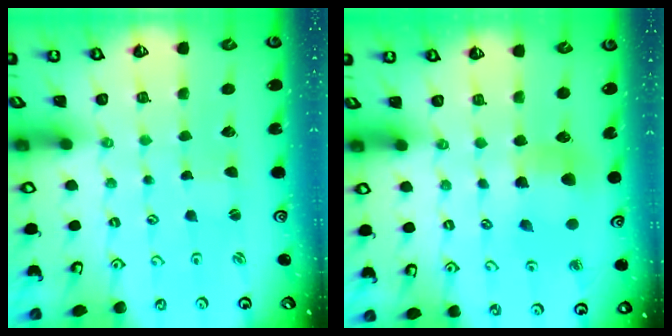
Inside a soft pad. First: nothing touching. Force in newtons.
{"total": 7.6, "press": 7.6, "slide": 0.7}